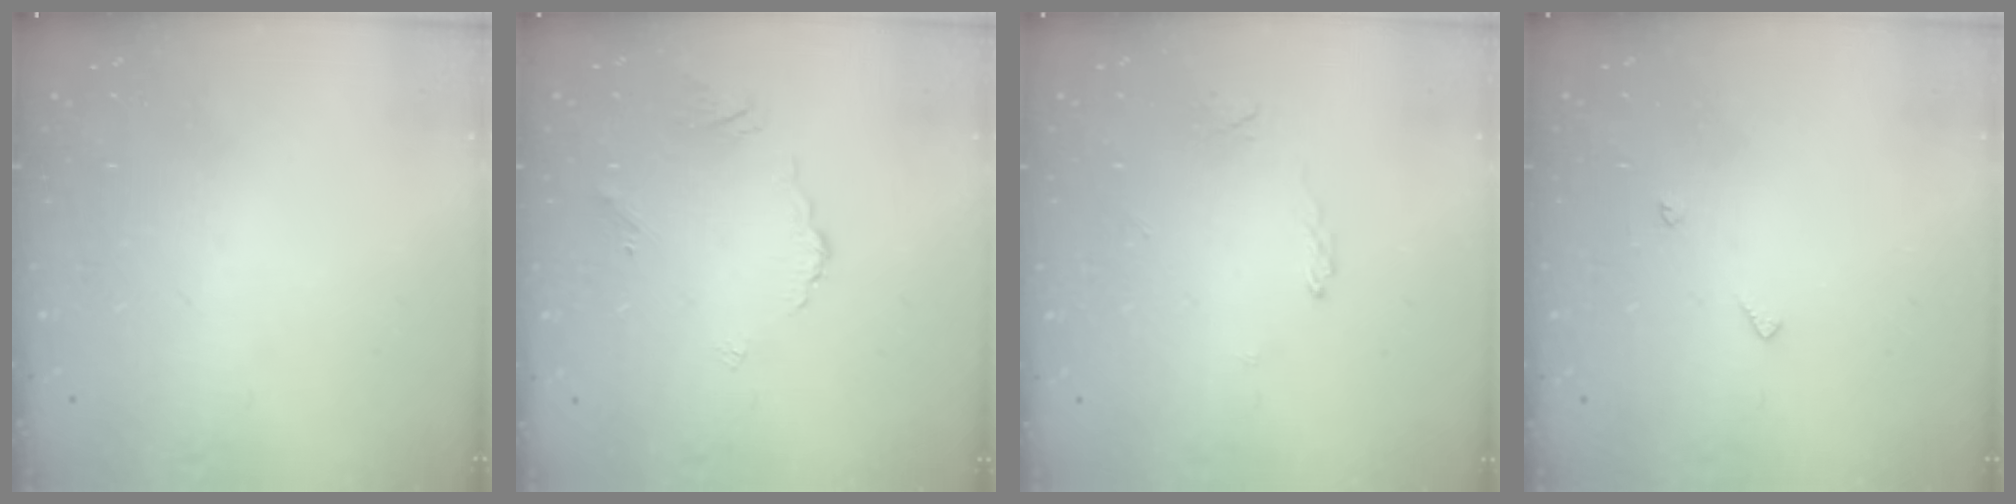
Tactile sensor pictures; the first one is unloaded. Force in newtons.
{"total": 3.5, "press": 3.5, "slide": 0.6}
{"total": 1.7, "press": 1.7, "slide": 0.3}
{"total": 4.8, "press": 4.8, "slide": 0.3}